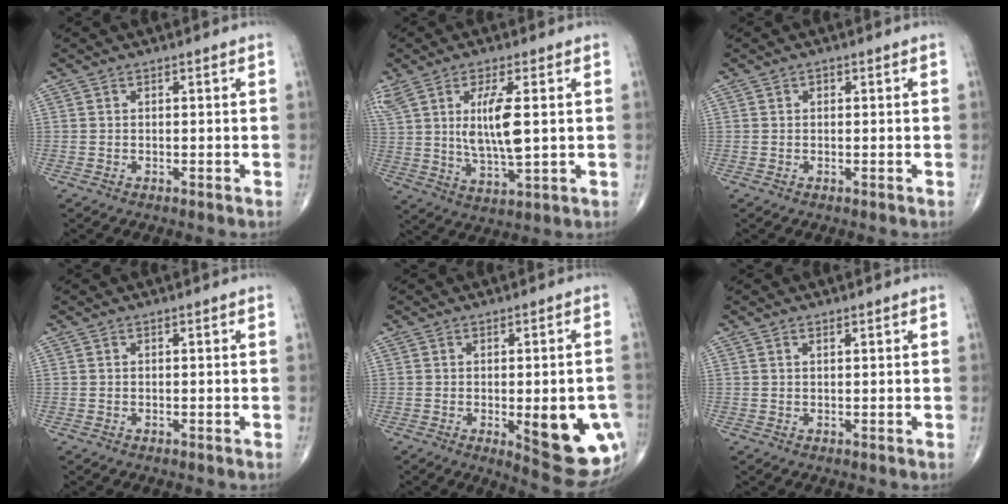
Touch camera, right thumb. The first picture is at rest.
{"total": 12.4, "force": [2.5, 4.2, 11.4], "torque": [-0.231, -0.015, 0.056]}
{"total": 0.5, "force": [0.1, 0.5, 0.2], "torque": [0.002, 0.001, 0.001]}
{"total": 0.0}
{"total": 15.1, "force": [-3.5, 5.1, 13.7], "torque": [-0.142, -0.008, -0.025]}
{"total": 0.6, "force": [0.4, 0.2, 0.4], "torque": [-0.008, -0.002, 0.007]}